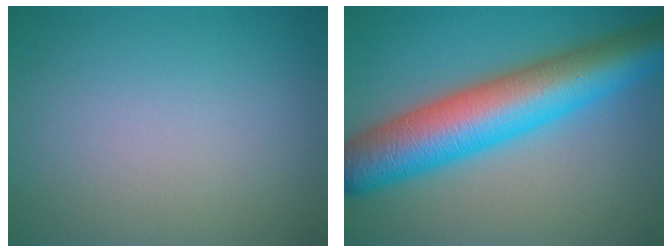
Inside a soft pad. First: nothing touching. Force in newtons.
{"total": 11.1, "press": 11.1, "slide": 0.2}